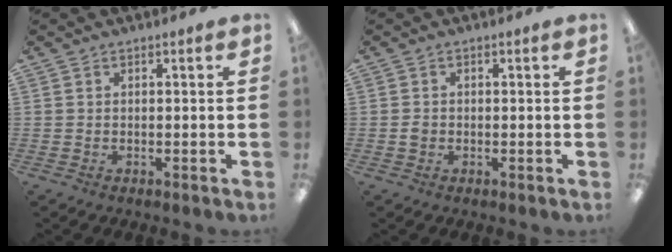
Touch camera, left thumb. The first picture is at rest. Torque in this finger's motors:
{"motor_torque": [-0.19, 0.21, 0.25, -0.10, -0.02]}